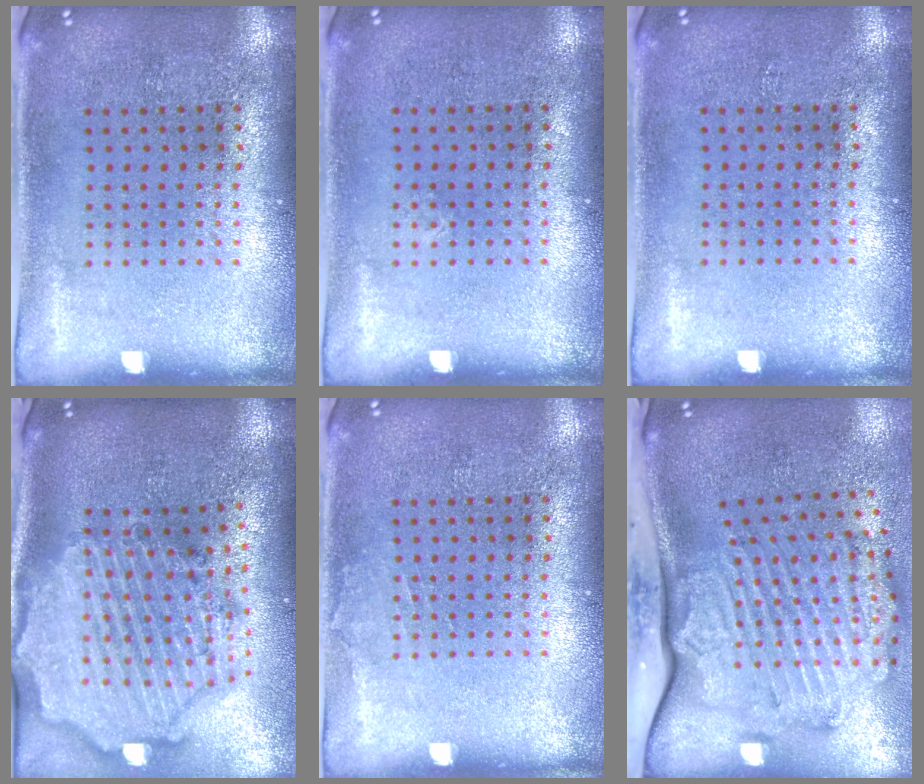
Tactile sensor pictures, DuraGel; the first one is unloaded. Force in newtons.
{"total": 0.0}
{"total": 0.0}
{"total": 3.6, "press": 2.9, "slide": 2.1}
{"total": 0.6, "press": 0.6, "slide": 0.1}
{"total": 3.5, "press": 2.5, "slide": 2.5}